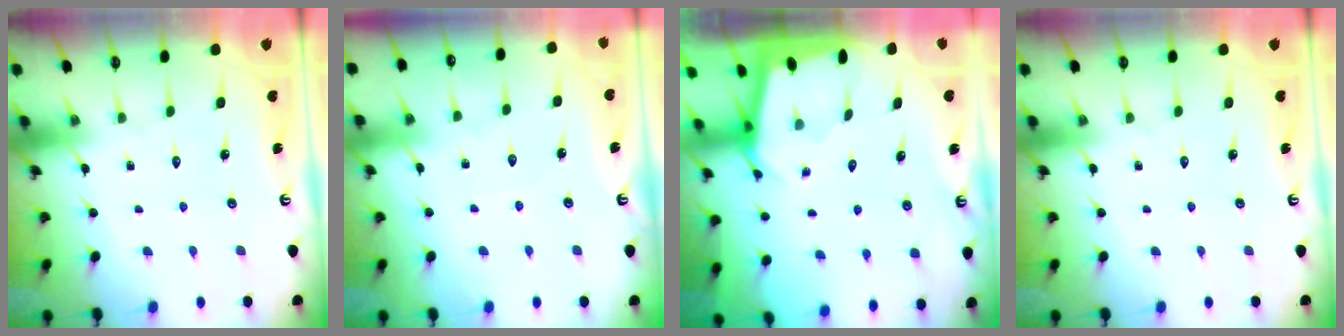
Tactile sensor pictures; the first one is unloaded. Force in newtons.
{"total": 2.9, "press": 2.9, "slide": 0.4}
{"total": 1.7, "press": 1.7, "slide": 0.2}
{"total": 0.0}